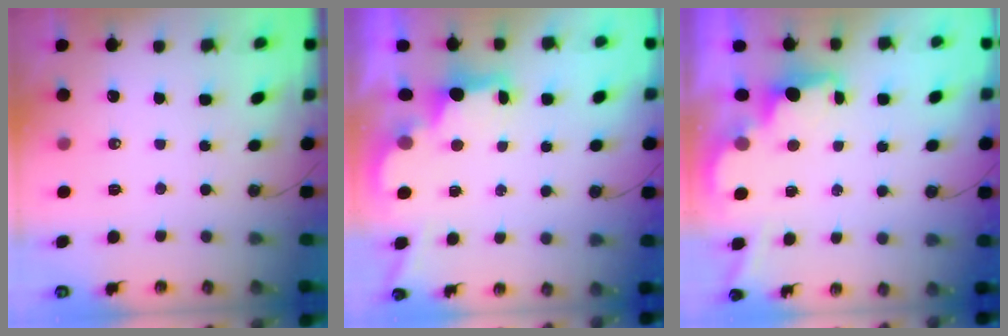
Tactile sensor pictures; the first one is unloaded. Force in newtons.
{"total": 2.6, "press": 2.5, "slide": 0.7}
{"total": 1.9, "press": 1.7, "slide": 0.8}